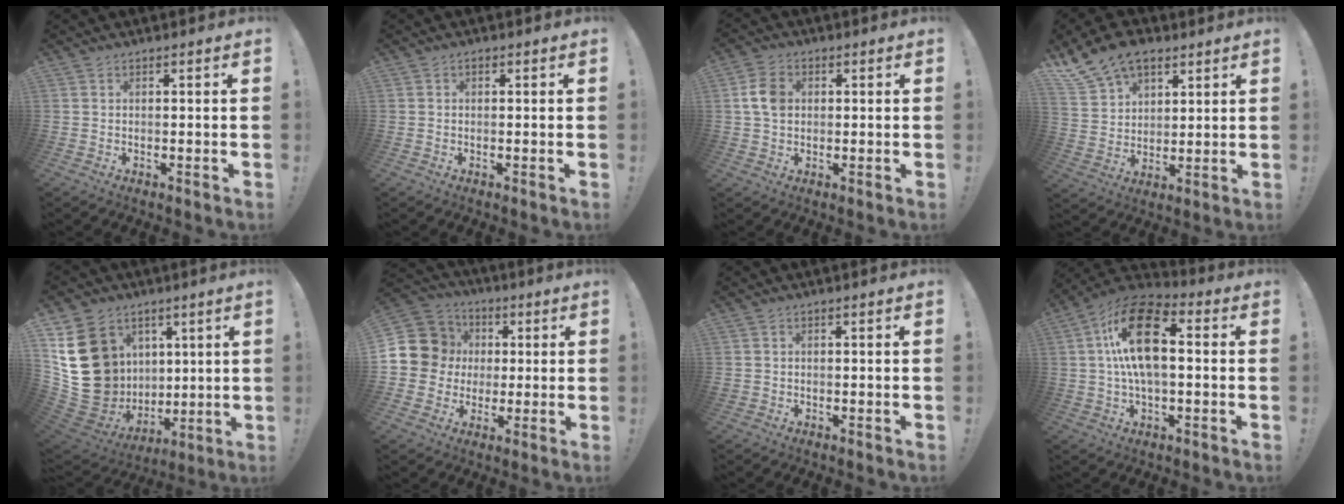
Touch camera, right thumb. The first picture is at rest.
{"total": 0.6, "force": [-0.2, 0.5, 0.2], "torque": [-0.002, 0.002, -0.003]}
{"total": 7.8, "force": [1.0, 5.9, 5.0], "torque": [-0.092, 0.010, 0.022]}
{"total": 12.7, "force": [8.8, 7.7, 4.9], "torque": [-0.099, -0.050, 0.173]}
{"total": 22.5, "force": [5.1, 19.2, 10.6], "torque": [-0.203, -0.039, 0.143]}
{"total": 13.5, "force": [2.0, 12.6, 4.5], "torque": [-0.074, 0.002, 0.053]}
{"total": 0.9, "force": [-0.2, 0.8, 0.2], "torque": [-0.003, 0.001, -0.003]}
{"total": 18.3, "force": [2.6, 9.9, 15.2], "torque": [-0.267, 0.012, 0.039]}